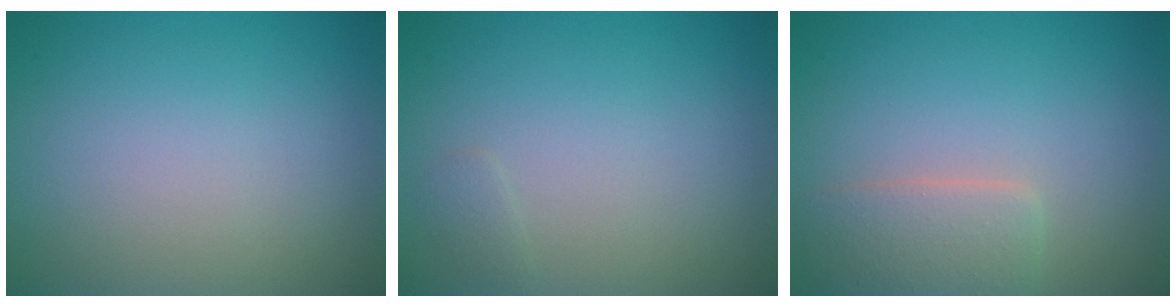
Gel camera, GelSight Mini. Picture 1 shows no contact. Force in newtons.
{"total": 0.6, "press": 0.6, "slide": 0.0}
{"total": 2.8, "press": 2.8, "slide": 0.2}